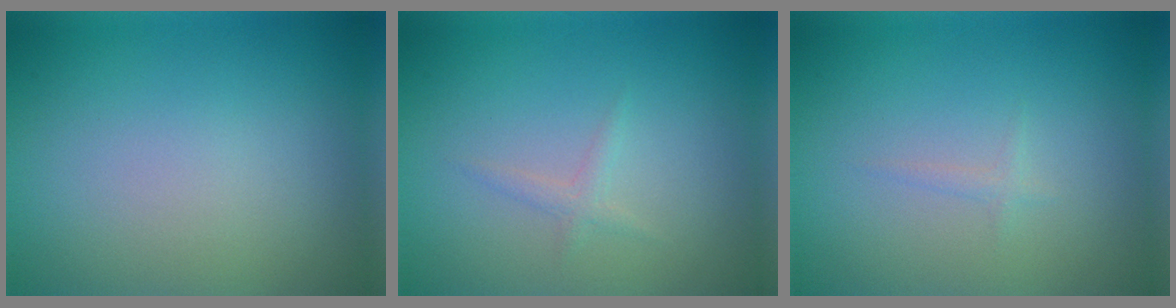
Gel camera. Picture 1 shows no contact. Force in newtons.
{"total": 1.0, "press": 1.0, "slide": 0.1}
{"total": 0.7, "press": 0.6, "slide": 0.1}